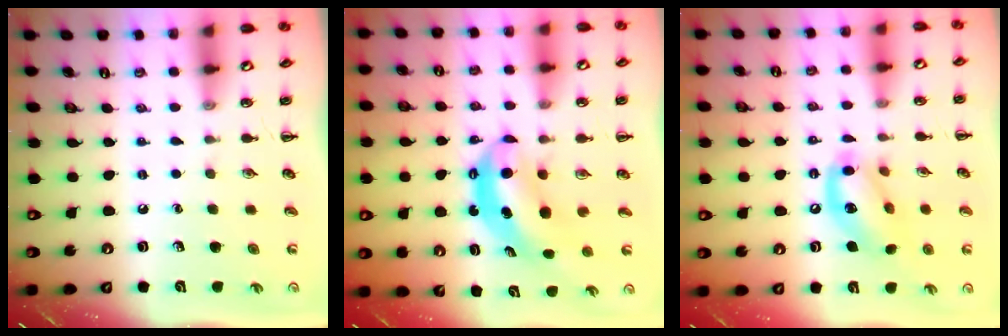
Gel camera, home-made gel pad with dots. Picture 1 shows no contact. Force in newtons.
{"total": 6.6, "press": 6.5, "slide": 1.3}
{"total": 14.5, "press": 14.4, "slide": 2.3}